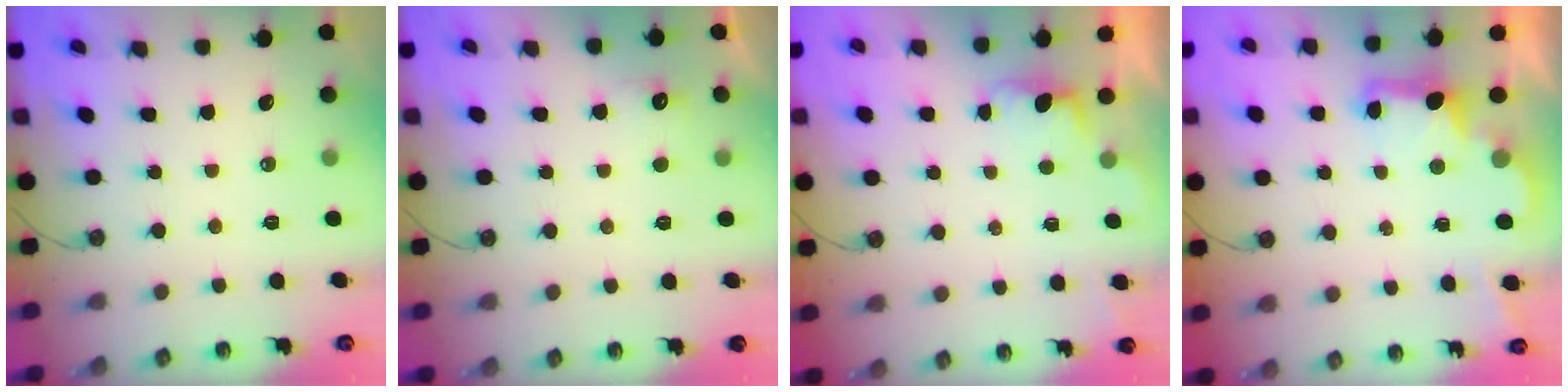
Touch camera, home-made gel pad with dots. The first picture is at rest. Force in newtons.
{"total": 5.4, "press": 5.2, "slide": 1.3}
{"total": 0.7, "press": 0.2, "slide": 0.7}
{"total": 3.0, "press": 2.9, "slide": 0.6}